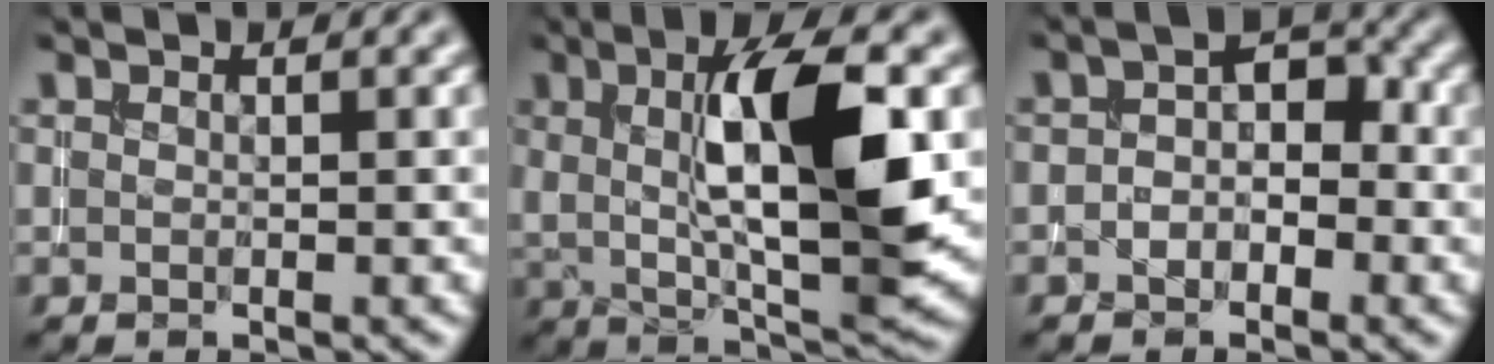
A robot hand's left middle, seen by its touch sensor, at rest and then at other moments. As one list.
[{"total": 10.6, "force": [1.6, 3.2, 10.0], "torque": [-0.149, 0.005, 0.026]}, {"total": 2.5, "force": [-0.6, 1.7, 1.7], "torque": [-0.016, 0.013, -0.020]}]